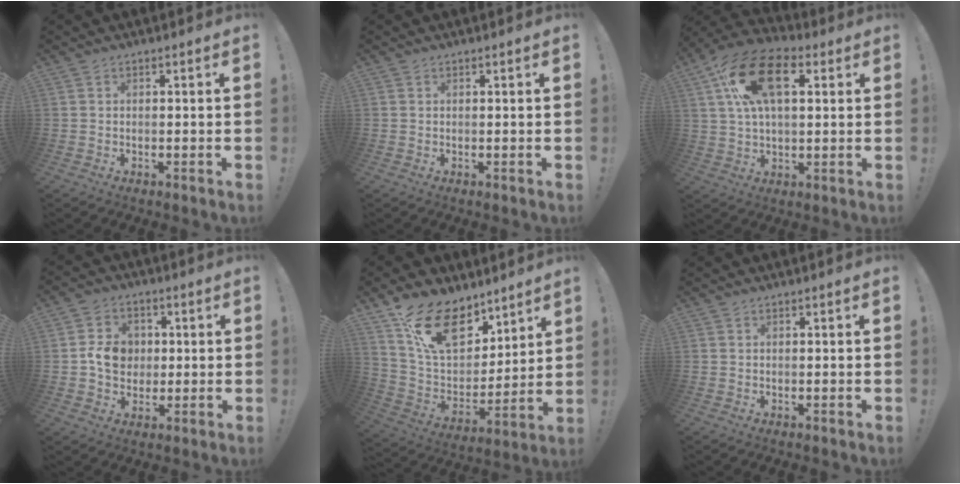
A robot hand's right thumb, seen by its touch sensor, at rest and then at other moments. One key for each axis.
{"total": 0.0}
{"total": 18.3, "fx": 5.9, "fy": 10.5, "fz": 13.8, "tx": -0.242, "ty": 0.008, "tz": 0.105}
{"total": 9.3, "fx": 0.6, "fy": 8.0, "fz": 4.6, "tx": -0.073, "ty": 0.013, "tz": 0.017}
{"total": 19.9, "fx": 12.1, "fy": 11.4, "fz": 10.9, "tx": -0.193, "ty": -0.065, "tz": 0.227}
{"total": 0.0}